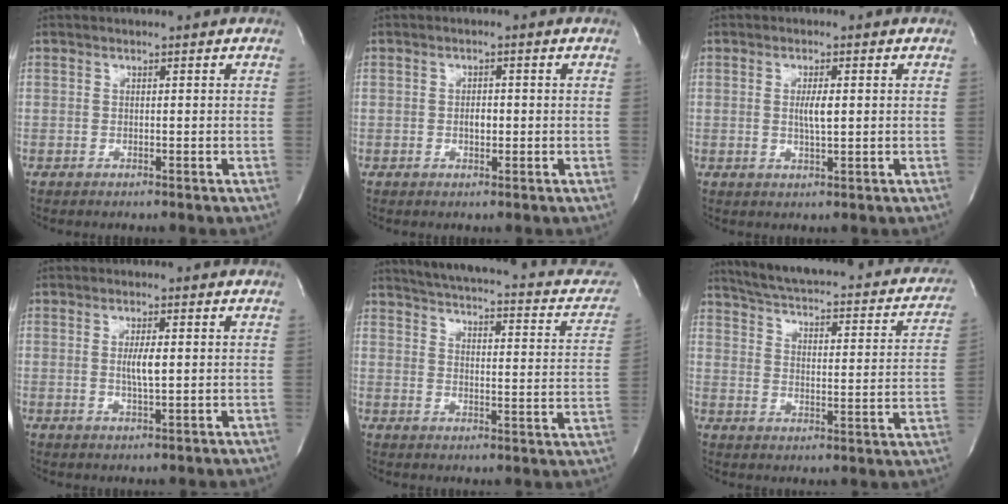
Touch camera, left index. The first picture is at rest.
{"total": 1.8, "force": [-0.2, 0.9, 1.6], "torque": [-0.025, 0.003, -0.002]}
{"total": 3.0, "force": [0.2, 0.4, 3.0], "torque": [-0.055, -0.002, 0.005]}
{"total": 3.4, "force": [0.2, 0.5, 3.4], "torque": [-0.063, -0.003, 0.004]}
{"total": 20.0, "force": [16.3, 5.5, 10.1], "torque": [-0.129, -0.001, 0.185]}
{"total": 24.2, "force": [19.9, 6.5, 12.0], "torque": [-0.172, -0.011, 0.236]}